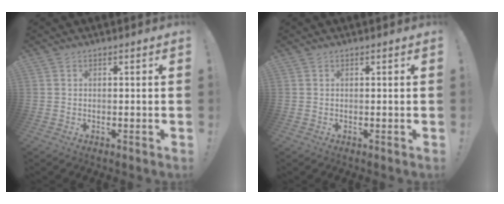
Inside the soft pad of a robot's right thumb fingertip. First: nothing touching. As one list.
[{"total": 0.0}]